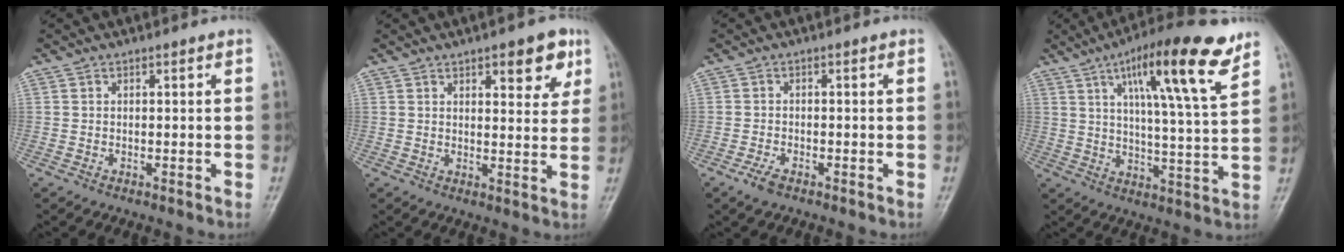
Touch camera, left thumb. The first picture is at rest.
{"total": 7.7, "force": [4.1, 3.2, 5.7], "torque": [-0.047, -0.018, 0.050]}
{"total": 2.4, "force": [-1.7, 1.0, 1.3], "torque": [-0.036, 0.005, -0.033]}
{"total": 17.4, "force": [9.6, 3.1, 14.2], "torque": [-0.209, -0.036, 0.151]}